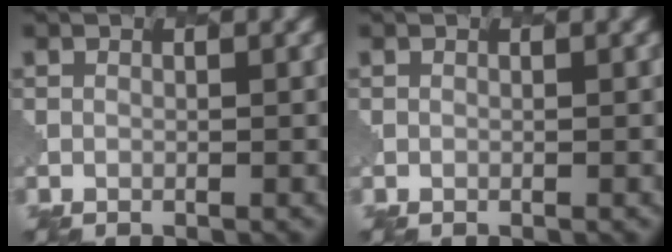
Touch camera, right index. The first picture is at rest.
{"total": 0.0}